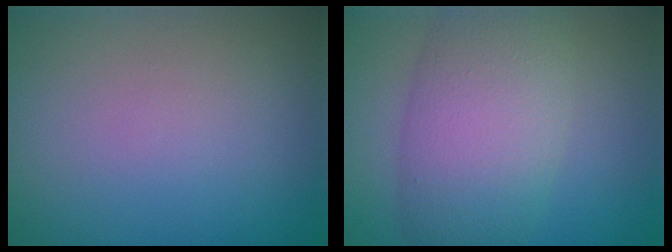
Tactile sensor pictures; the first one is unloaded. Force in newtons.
{"total": 8.0, "press": 8.0, "slide": 0.6}